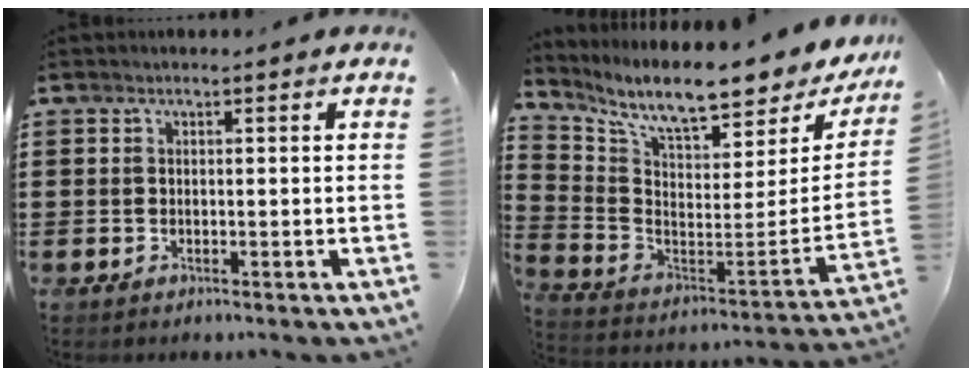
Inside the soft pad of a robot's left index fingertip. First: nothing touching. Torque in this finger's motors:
{"motor_torque": [1.36, 0.78, 0.78, 0.21]}